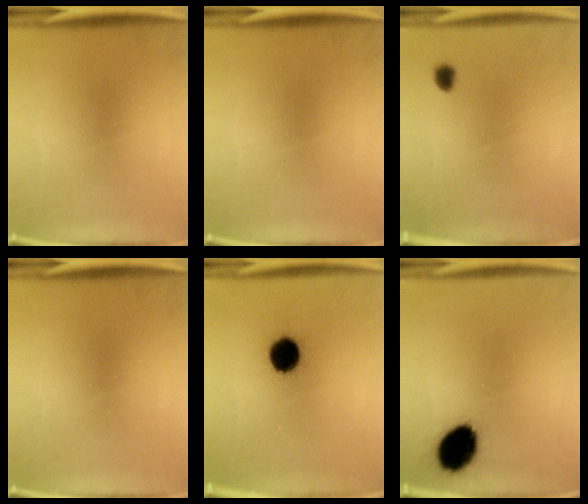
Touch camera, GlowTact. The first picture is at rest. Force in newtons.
{"total": 0.0}
{"total": 1.8}
{"total": 0.0}
{"total": 9.5}
{"total": 11.7}